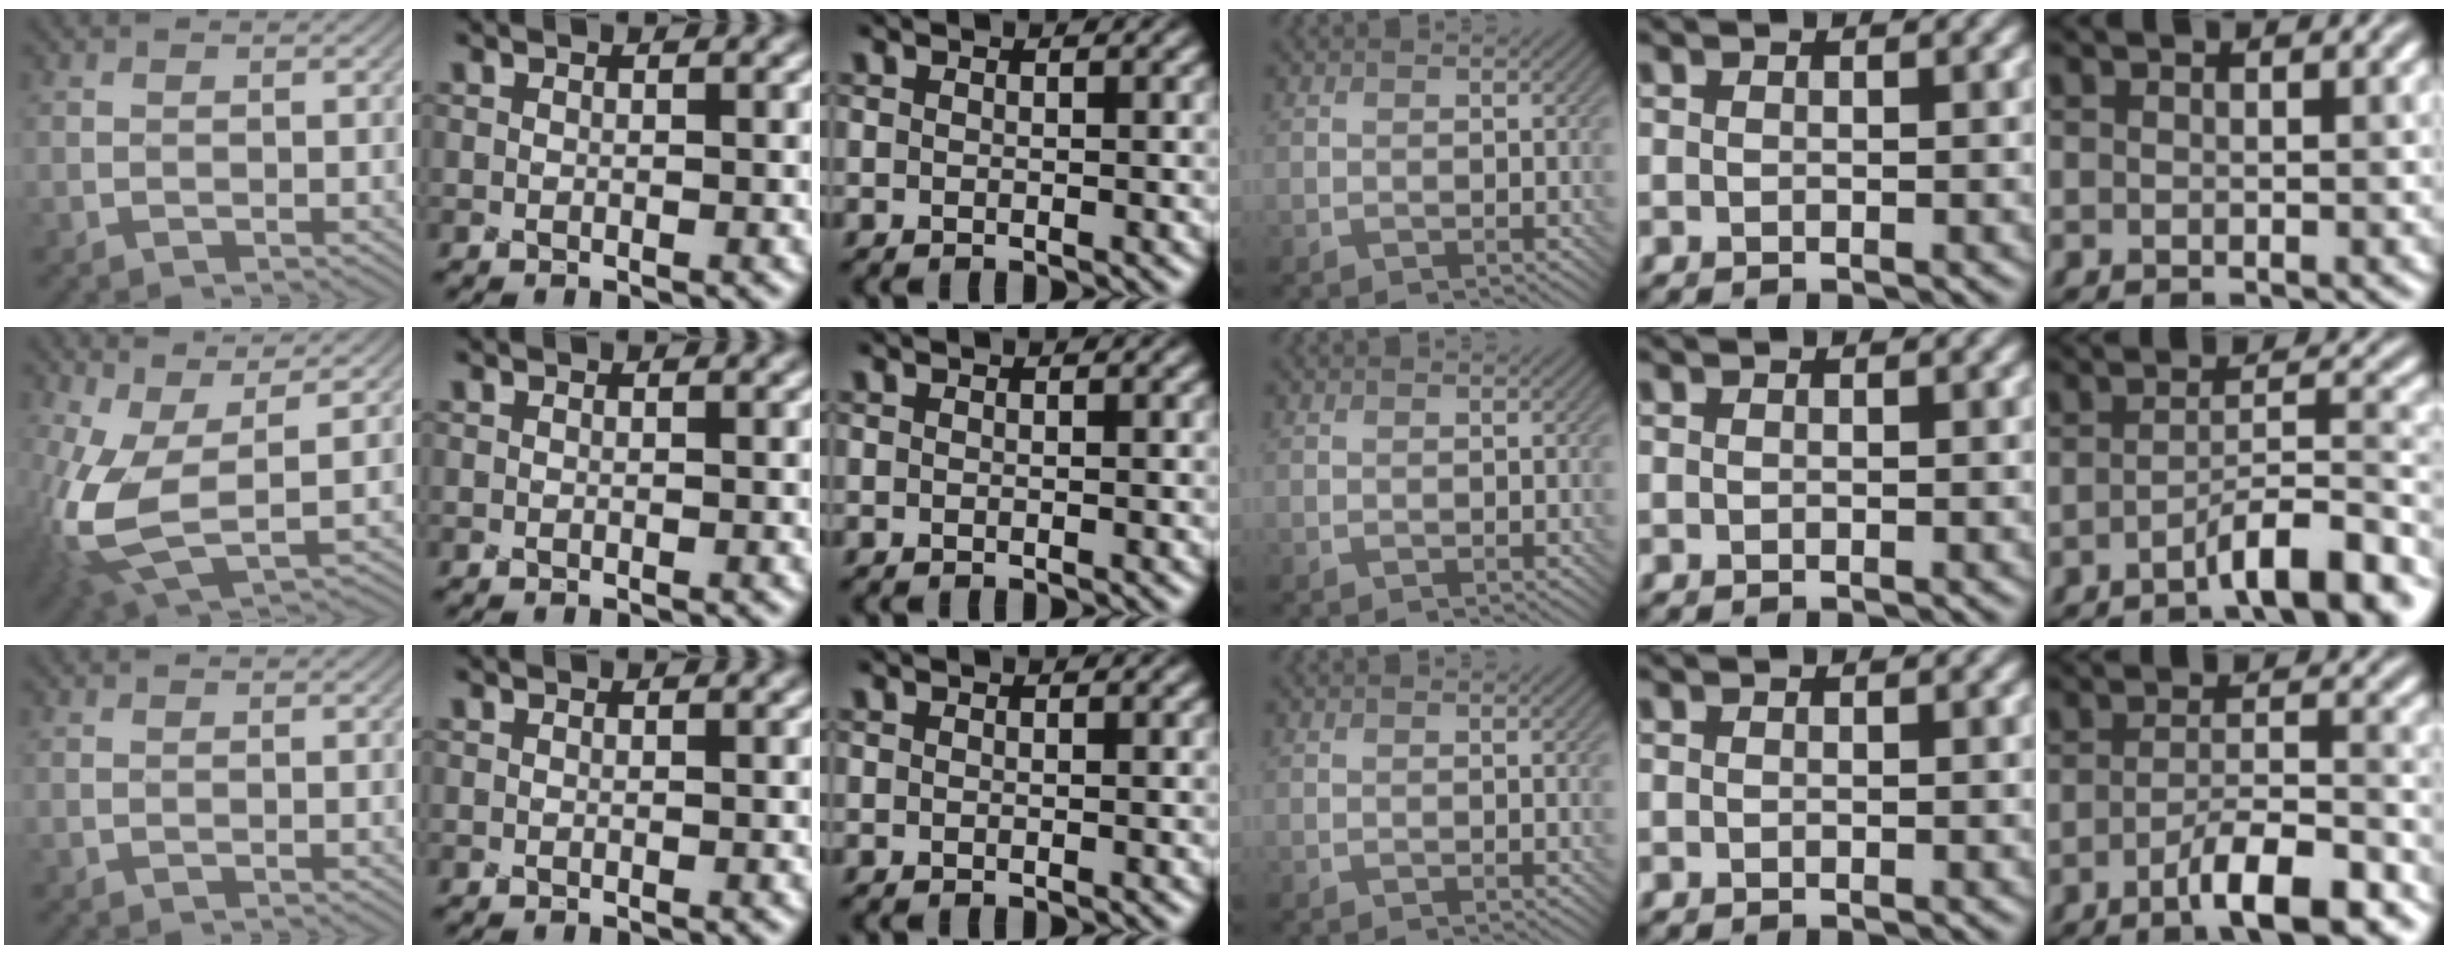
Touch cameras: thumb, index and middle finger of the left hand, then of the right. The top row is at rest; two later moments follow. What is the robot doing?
{"motion": "screw", "object": "bottle cap"}